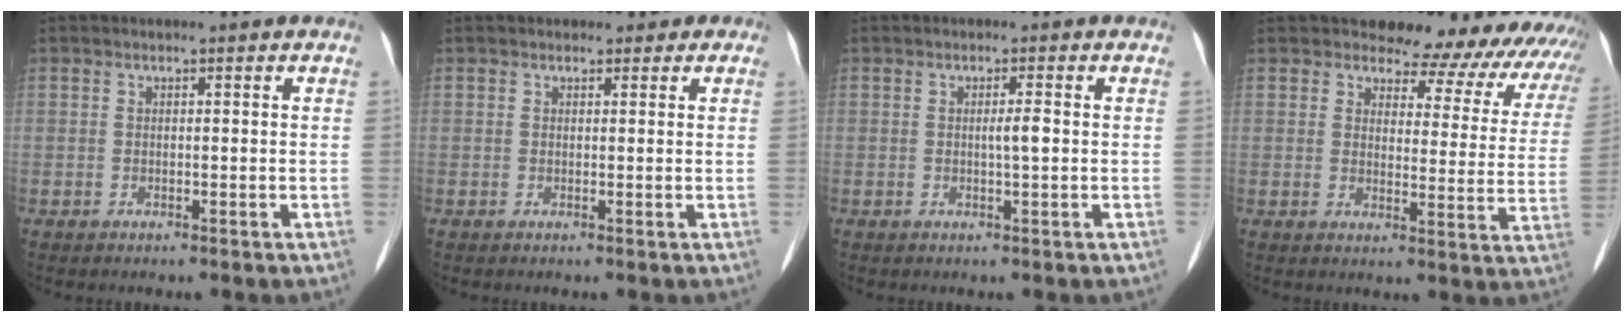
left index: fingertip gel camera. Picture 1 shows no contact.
{"total": 1.7, "force": [1.1, 1.3, 0.2], "torque": [0.008, -0.001, 0.007]}
{"total": 1.7, "force": [0.0, 0.0, 1.7], "torque": [-0.030, 0.000, 0.001]}
{"total": 18.5, "force": [17.1, 5.9, 3.5], "torque": [0.002, -0.054, 0.162]}